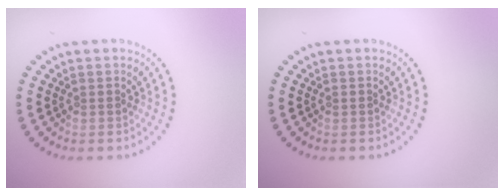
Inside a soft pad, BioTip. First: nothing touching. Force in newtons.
{"total": 0.5, "press": 0.4, "slide": 0.3}